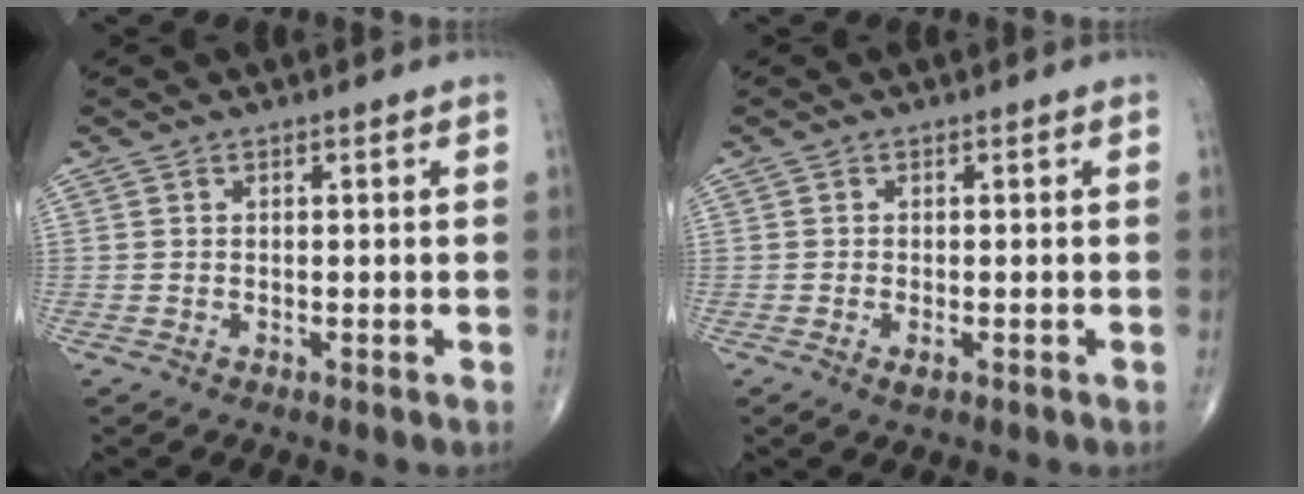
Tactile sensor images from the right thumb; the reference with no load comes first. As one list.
[{"total": 1.2, "force": [-0.6, 0.4, 1.0], "torque": [-0.018, -0.004, -0.009]}]